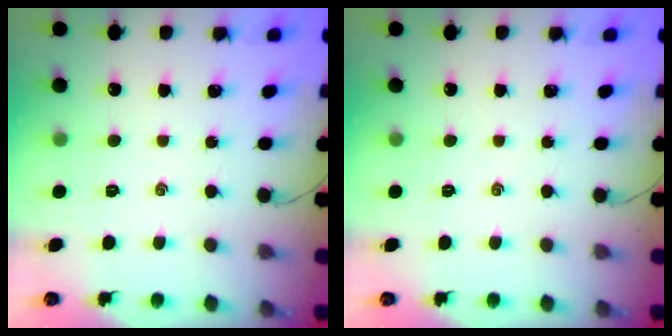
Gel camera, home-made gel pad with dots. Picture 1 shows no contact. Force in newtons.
{"total": 0.0}